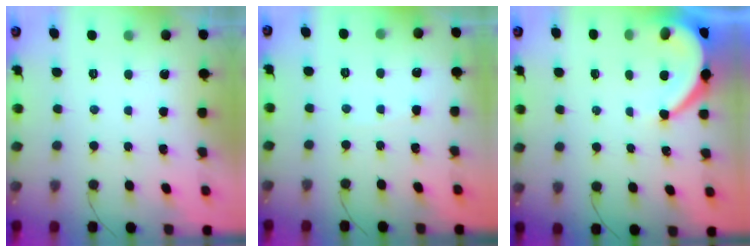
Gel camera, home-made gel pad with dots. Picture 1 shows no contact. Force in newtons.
{"total": 2.5, "press": 2.5, "slide": 0.3}
{"total": 8.0, "press": 8.0, "slide": 0.7}